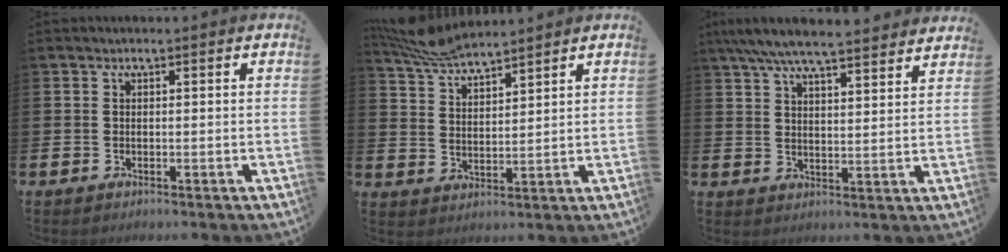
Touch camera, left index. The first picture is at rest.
{"total": 6.0, "force": [5.8, 0.4, 1.5], "torque": [-0.046, -0.030, 0.107]}
{"total": 7.2, "force": [6.8, 0.6, 2.4], "torque": [-0.065, -0.035, 0.120]}